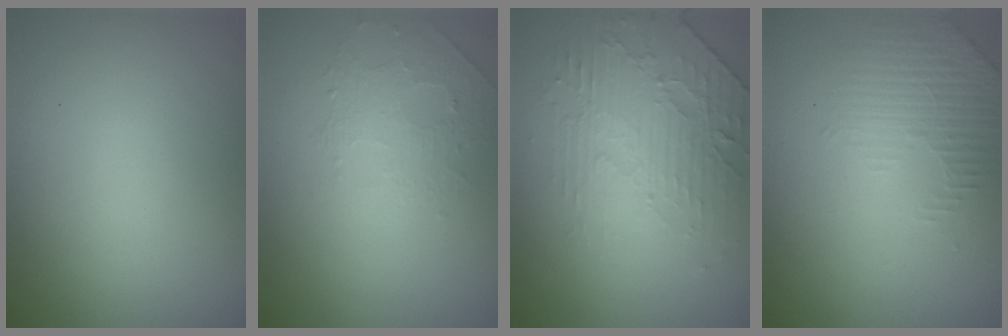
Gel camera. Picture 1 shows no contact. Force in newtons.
{"total": 1.5, "press": 1.0, "slide": 1.1}
{"total": 4.6, "press": 3.3, "slide": 3.1}
{"total": 2.8, "press": 2.7, "slide": 0.8}